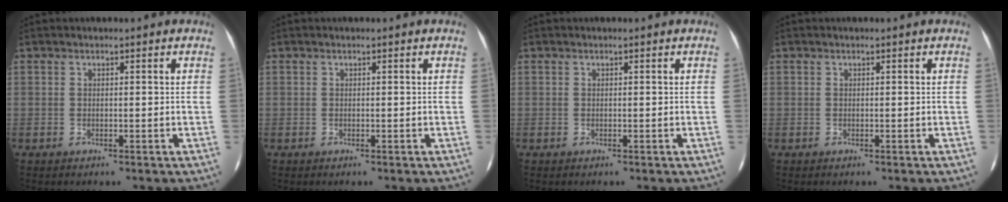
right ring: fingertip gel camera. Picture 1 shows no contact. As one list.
[{"total": 0.0}, {"total": 0.0}, {"total": 0.0}]